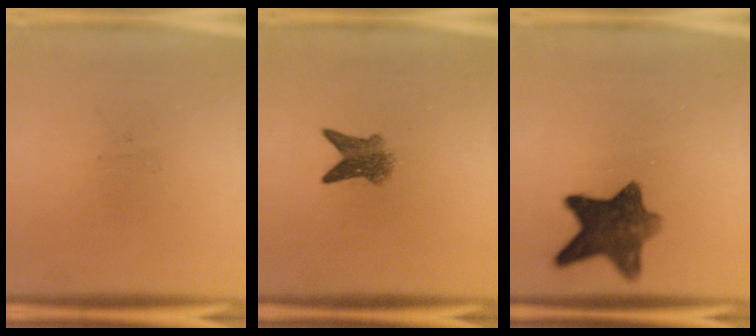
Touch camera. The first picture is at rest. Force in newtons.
{"total": 3.9}
{"total": 9.9}